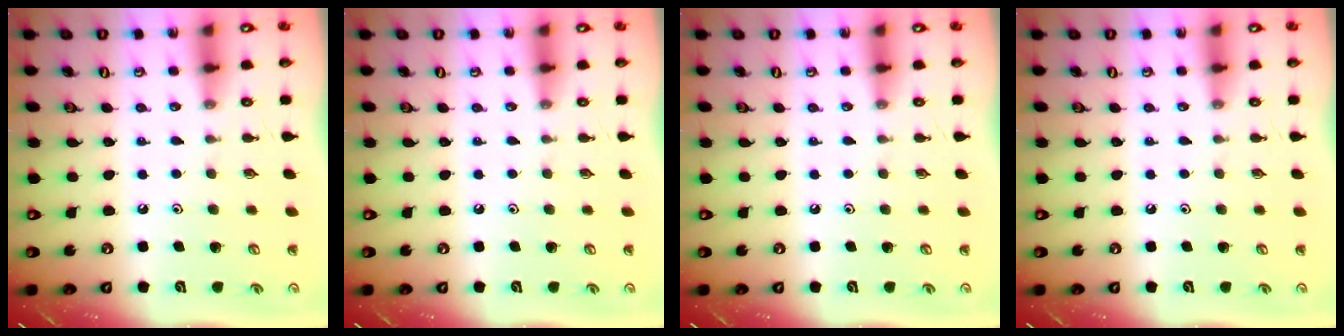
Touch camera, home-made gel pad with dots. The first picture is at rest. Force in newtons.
{"total": 0.0}
{"total": 0.0}
{"total": 0.0}